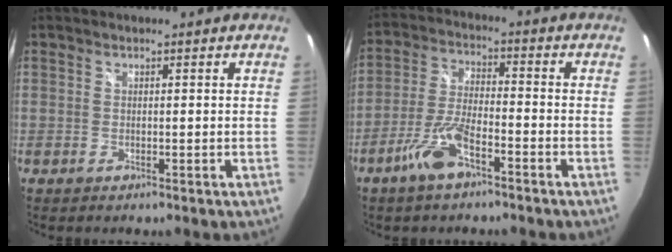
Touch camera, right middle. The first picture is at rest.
{"total": 8.4, "force": [-5.3, 2.4, 6.0], "torque": [-0.131, 0.001, -0.102]}